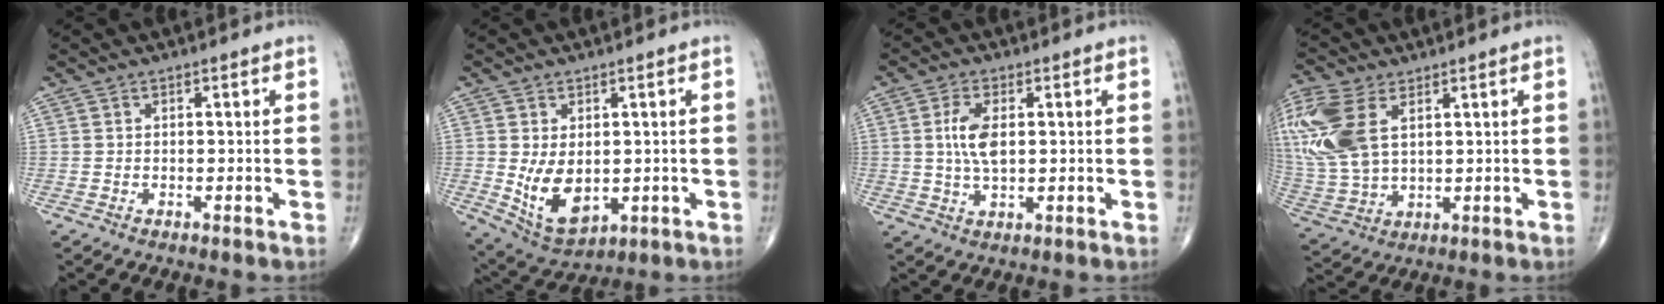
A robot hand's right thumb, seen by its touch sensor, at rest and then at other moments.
{"total": 9.4, "force": [-0.6, 6.0, 7.3], "torque": [-0.107, -0.016, 0.011]}
{"total": 6.4, "force": [0.9, 3.1, 5.5], "torque": [-0.113, -0.001, 0.017]}
{"total": 17.6, "force": [5.9, 10.3, 13.1], "torque": [-0.328, -0.008, 0.120]}